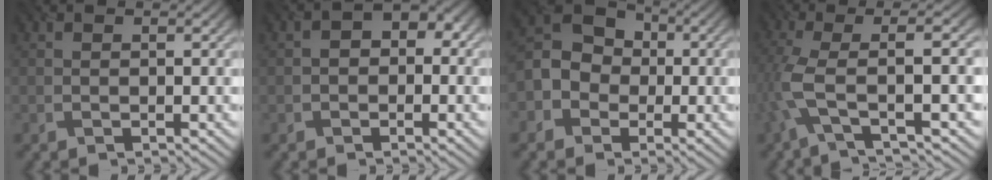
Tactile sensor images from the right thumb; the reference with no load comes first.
{"total": 2.7, "force": [-0.5, 2.0, 1.7], "torque": [-0.022, 0.007, -0.014]}
{"total": 6.6, "force": [-1.8, 5.6, 3.0], "torque": [-0.069, 0.002, -0.049]}
{"total": 6.9, "force": [-0.7, 1.4, 6.7], "torque": [-0.130, 0.015, -0.033]}